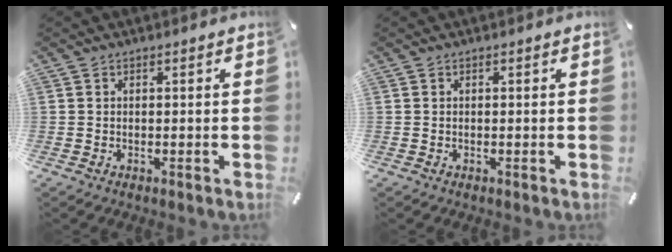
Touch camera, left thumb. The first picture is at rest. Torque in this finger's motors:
{"motor_torque": [0.00, 0.00, -0.03, 0.05, 0.00]}